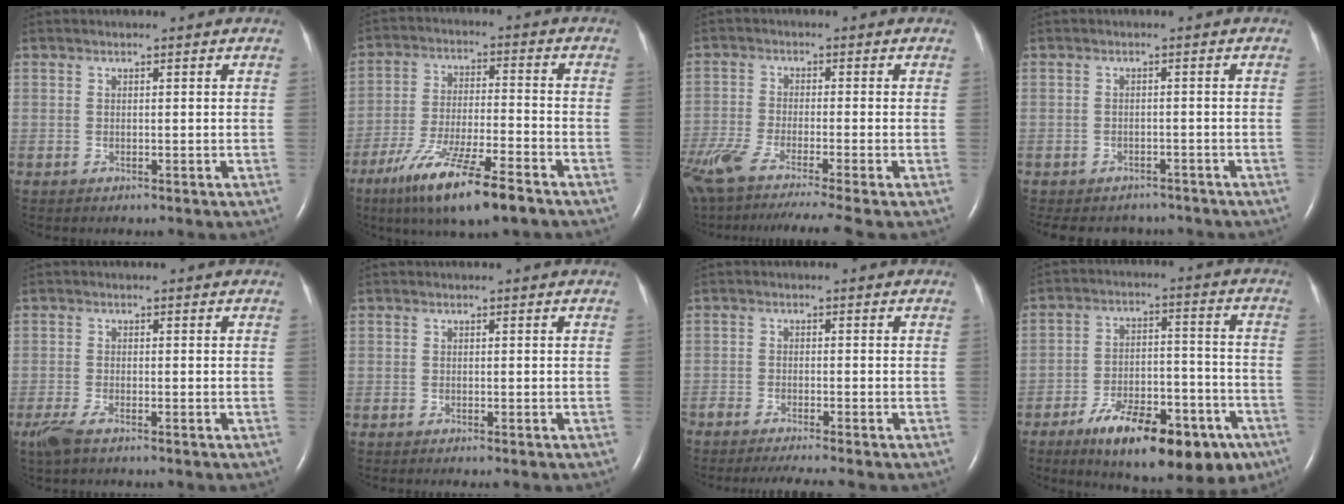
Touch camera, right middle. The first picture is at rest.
{"total": 13.6, "force": [-8.9, 1.4, 10.2], "torque": [-0.198, -0.033, -0.156]}
{"total": 14.9, "force": [-11.7, -0.1, 9.2], "torque": [-0.179, -0.045, -0.197]}
{"total": 8.5, "force": [-7.4, 3.7, 1.6], "torque": [-0.032, 0.002, -0.089]}
{"total": 3.3, "force": [-2.3, 0.8, 2.3], "torque": [-0.058, -0.010, -0.044]}
{"total": 0.8, "force": [-0.7, 0.0, 0.5], "torque": [-0.007, -0.001, -0.007]}
{"total": 6.1, "force": [-5.5, -0.2, 2.8], "torque": [-0.036, -0.017, -0.089]}
{"total": 18.5, "force": [-11.4, 6.7, 12.9], "torque": [-0.154, 0.018, -0.167]}